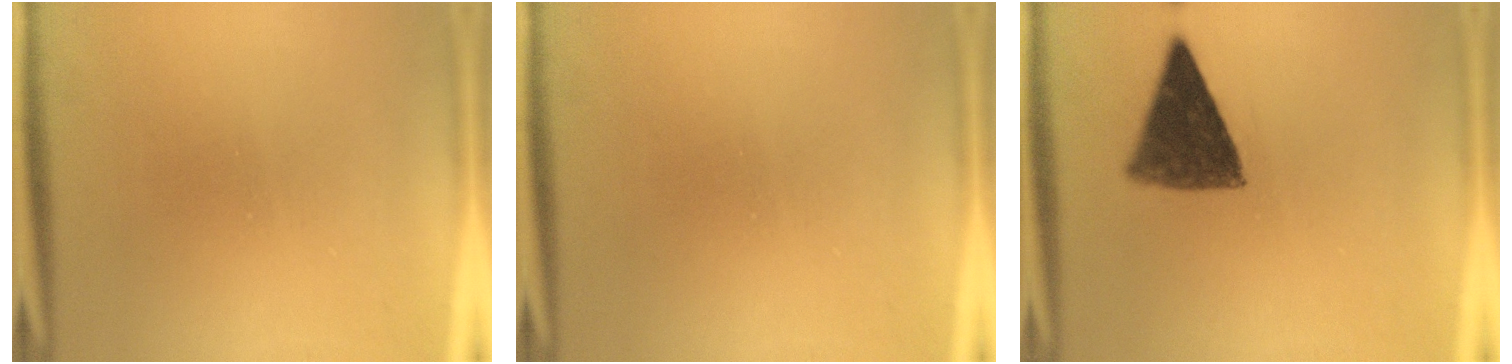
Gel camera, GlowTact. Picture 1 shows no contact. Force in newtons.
{"total": 0.0}
{"total": 8.8}